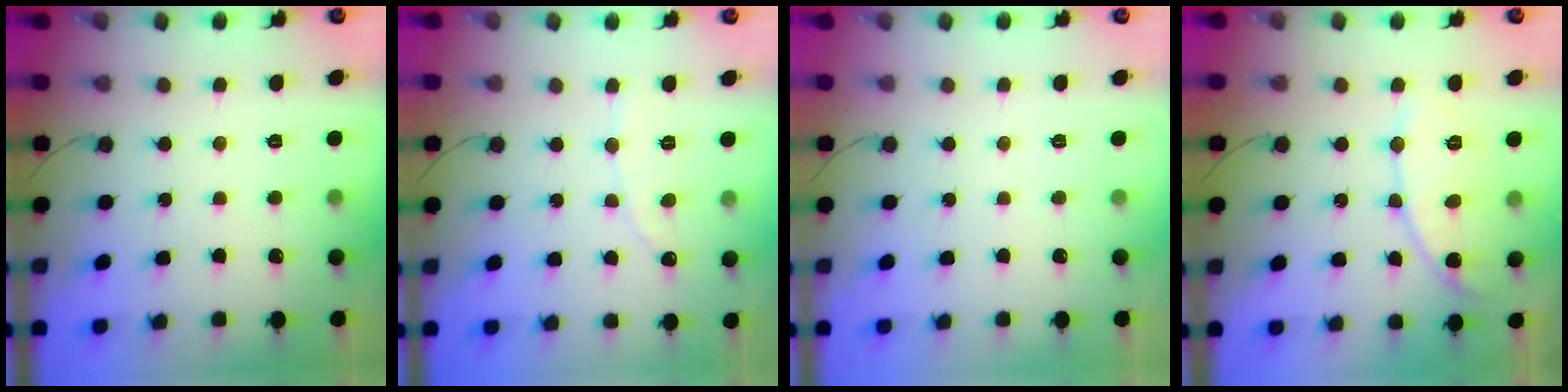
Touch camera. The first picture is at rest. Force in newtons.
{"total": 1.7, "press": 1.7, "slide": 0.1}
{"total": 0.0}
{"total": 9.3, "press": 9.3, "slide": 0.8}